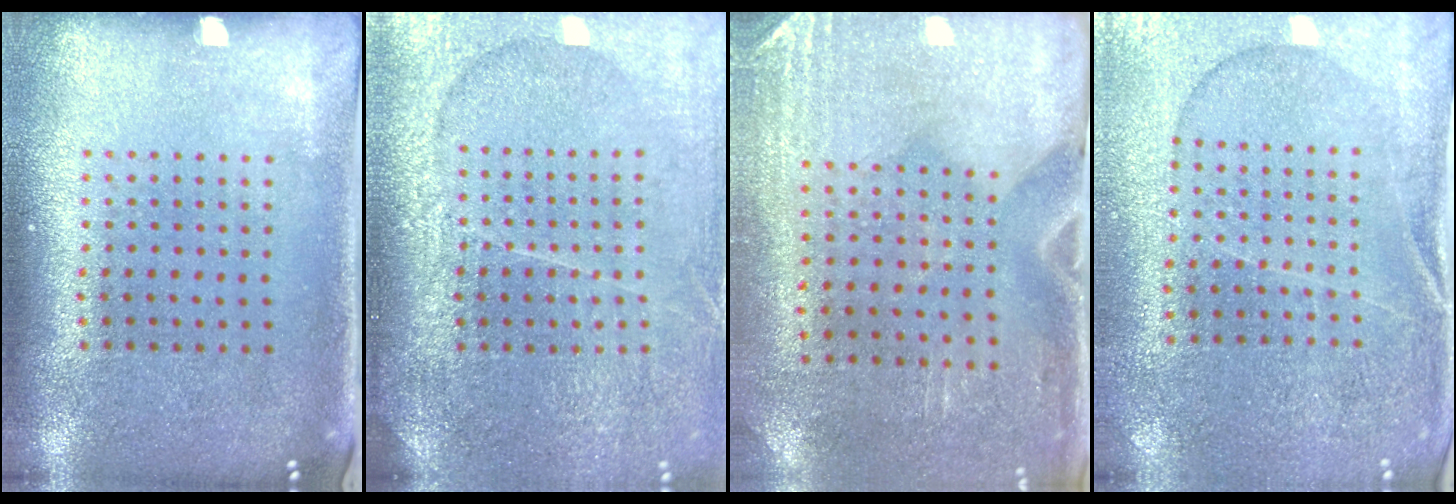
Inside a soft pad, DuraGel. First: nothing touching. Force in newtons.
{"total": 3.8, "press": 3.4, "slide": 1.8}
{"total": 2.9, "press": 2.5, "slide": 1.4}
{"total": 0.8, "press": 0.6, "slide": 0.5}